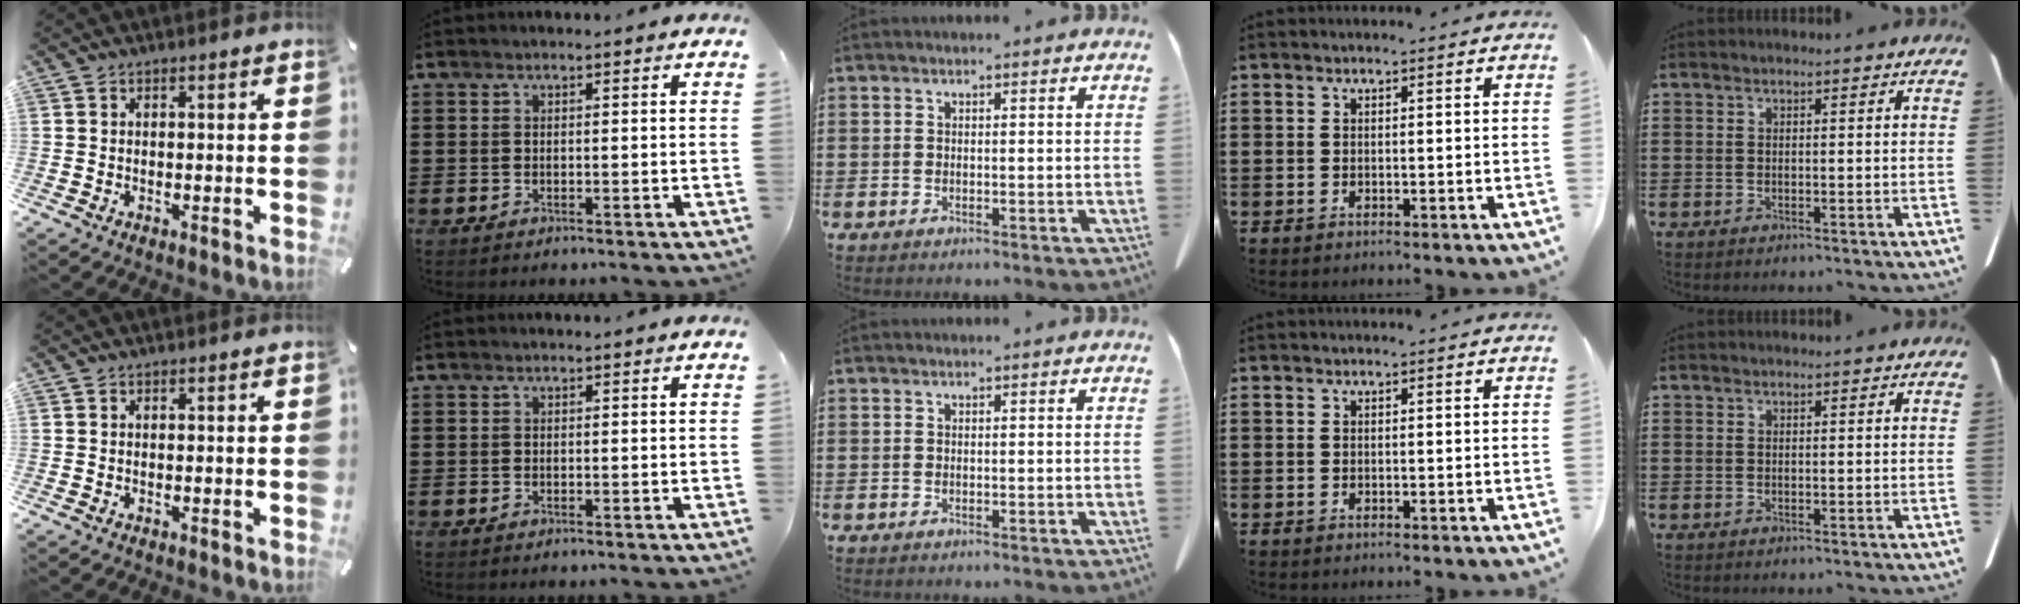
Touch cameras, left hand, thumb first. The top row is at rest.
{}